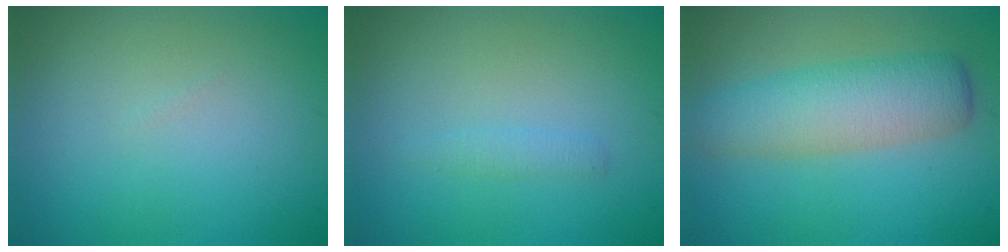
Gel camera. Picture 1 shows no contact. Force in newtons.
{"total": 0.9, "press": 0.9, "slide": 0.0}
{"total": 5.7, "press": 5.7, "slide": 0.1}